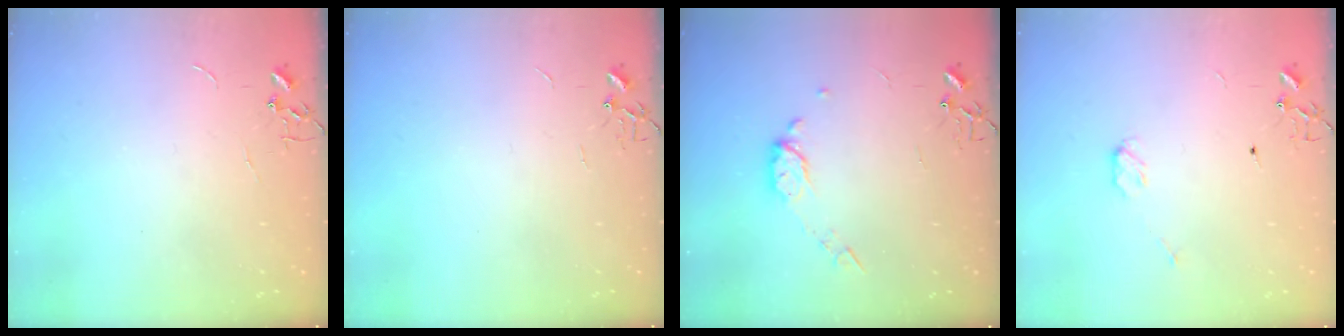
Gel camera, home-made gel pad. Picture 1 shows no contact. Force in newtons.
{"total": 0.0}
{"total": 8.4, "press": 8.3, "slide": 1.0}
{"total": 3.9, "press": 3.9, "slide": 0.2}